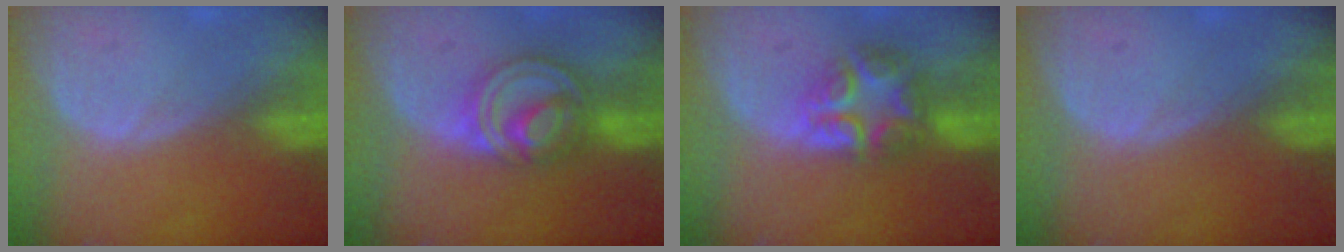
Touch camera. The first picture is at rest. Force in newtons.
{"total": 8.3, "press": 7.1, "slide": 4.4}
{"total": 7.7, "press": 6.7, "slide": 3.8}
{"total": 0.0}